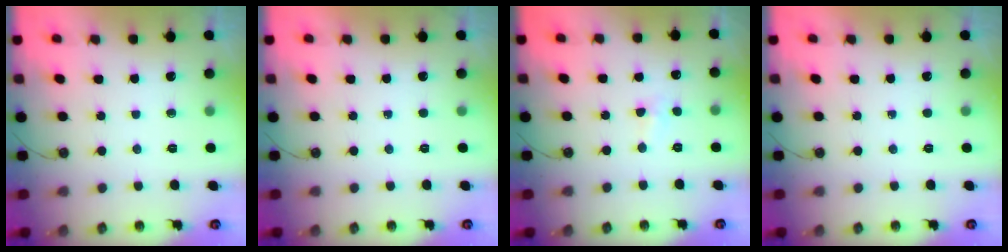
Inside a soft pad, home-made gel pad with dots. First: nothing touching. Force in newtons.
{"total": 0.0}
{"total": 2.4, "press": 2.3, "slide": 0.4}
{"total": 0.0}